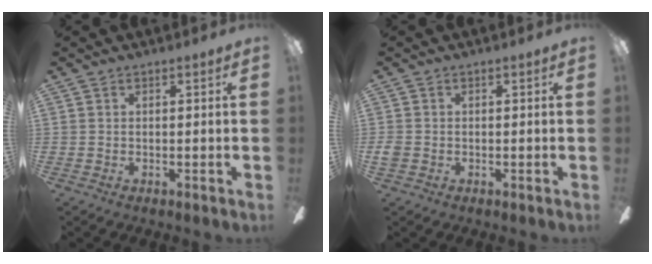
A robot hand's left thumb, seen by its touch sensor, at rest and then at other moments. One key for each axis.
{"total": 1.8, "fx": -0.3, "fy": 1.6, "fz": 0.8, "tx": -0.013, "ty": 0.004, "tz": -0.005}